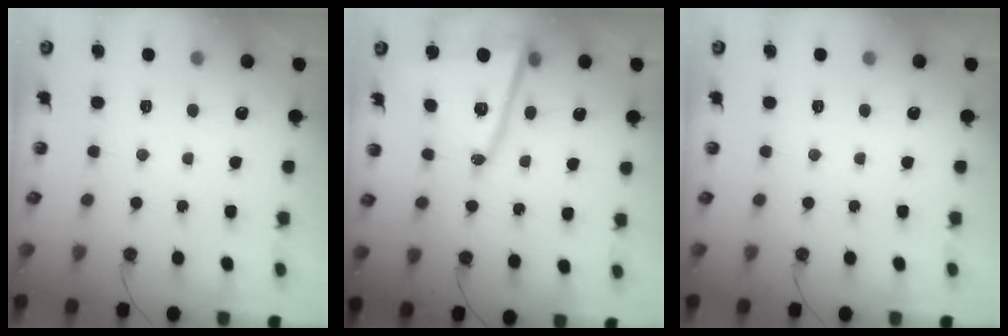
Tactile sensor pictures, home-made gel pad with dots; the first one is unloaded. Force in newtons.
{"total": 14.4, "press": 14.3, "slide": 1.4}
{"total": 0.0}